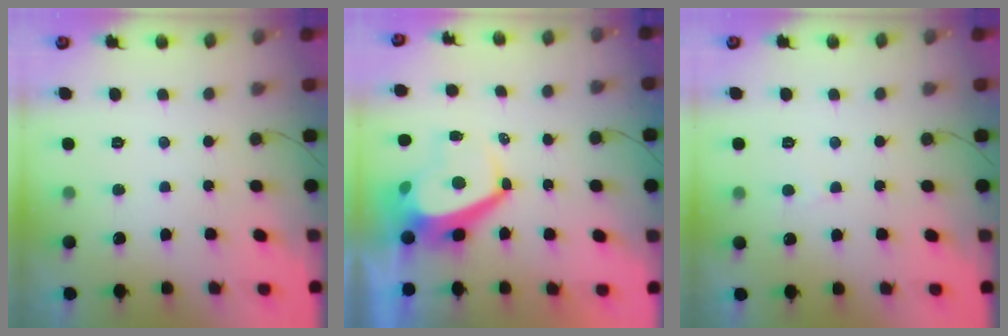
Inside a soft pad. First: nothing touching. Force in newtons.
{"total": 5.9, "press": 5.8, "slide": 0.7}
{"total": 2.4, "press": 2.4, "slide": 0.2}